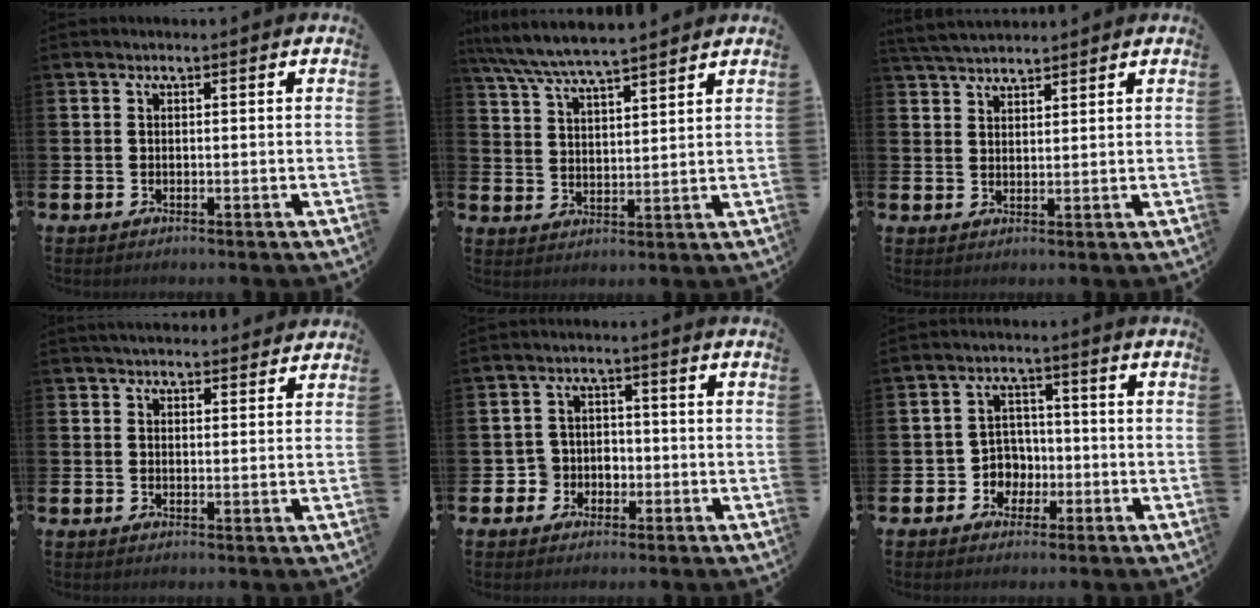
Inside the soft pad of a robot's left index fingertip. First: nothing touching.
{"total": 6.7, "force": [6.5, 0.3, 1.9], "torque": [-0.065, -0.030, 0.117]}
{"total": 3.9, "force": [3.8, 0.7, 0.6], "torque": [-0.020, -0.016, 0.071]}
{"total": 3.4, "force": [3.3, 0.8, 0.5], "torque": [-0.006, -0.016, 0.059]}
{"total": 3.7, "force": [-1.3, 3.4, 0.3], "torque": [-0.014, 0.004, -0.034]}
{"total": 3.9, "force": [-1.0, 3.7, 0.8], "torque": [-0.024, 0.002, -0.028]}